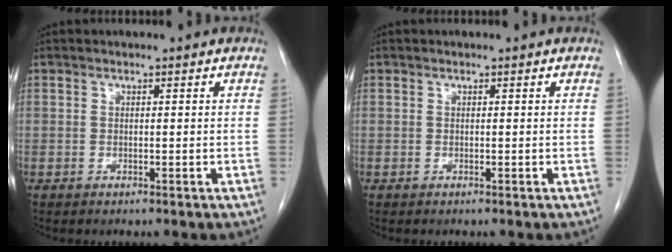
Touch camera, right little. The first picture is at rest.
{"total": 0.0}